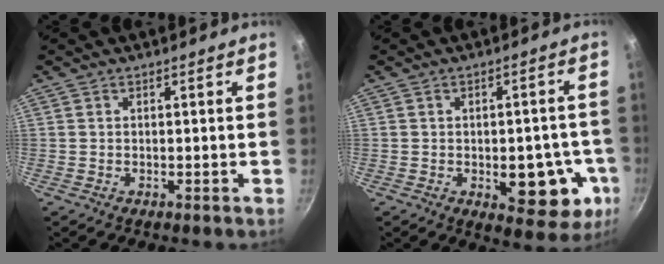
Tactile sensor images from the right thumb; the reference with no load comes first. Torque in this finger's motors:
{"motor_torque": [1.30, 1.29, 0.99, 0.11, 0.18]}